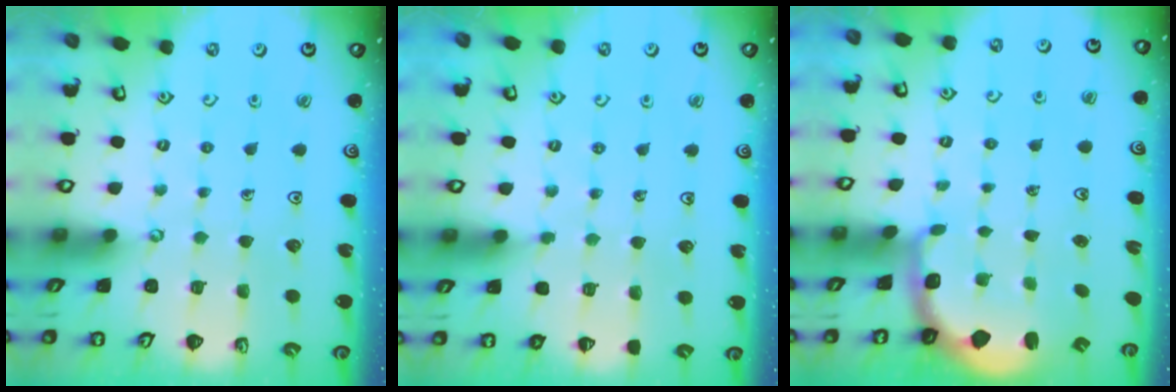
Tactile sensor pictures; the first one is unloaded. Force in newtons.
{"total": 3.0, "press": 3.0, "slide": 0.5}
{"total": 2.5, "press": 1.1, "slide": 2.2}